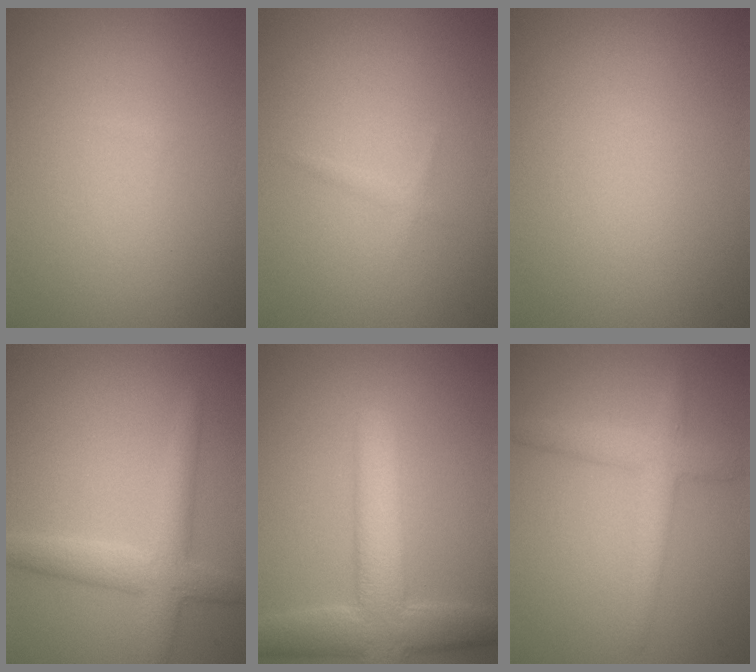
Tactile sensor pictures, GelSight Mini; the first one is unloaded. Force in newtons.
{"total": 0.6, "press": 0.6, "slide": 0.1}
{"total": 0.0}
{"total": 4.2, "press": 4.2, "slide": 0.3}
{"total": 7.0, "press": 7.0, "slide": 0.4}
{"total": 2.6, "press": 2.6, "slide": 0.2}